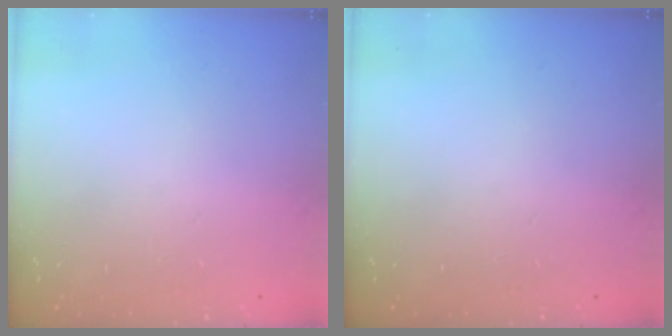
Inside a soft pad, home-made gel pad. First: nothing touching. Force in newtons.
{"total": 0.0}